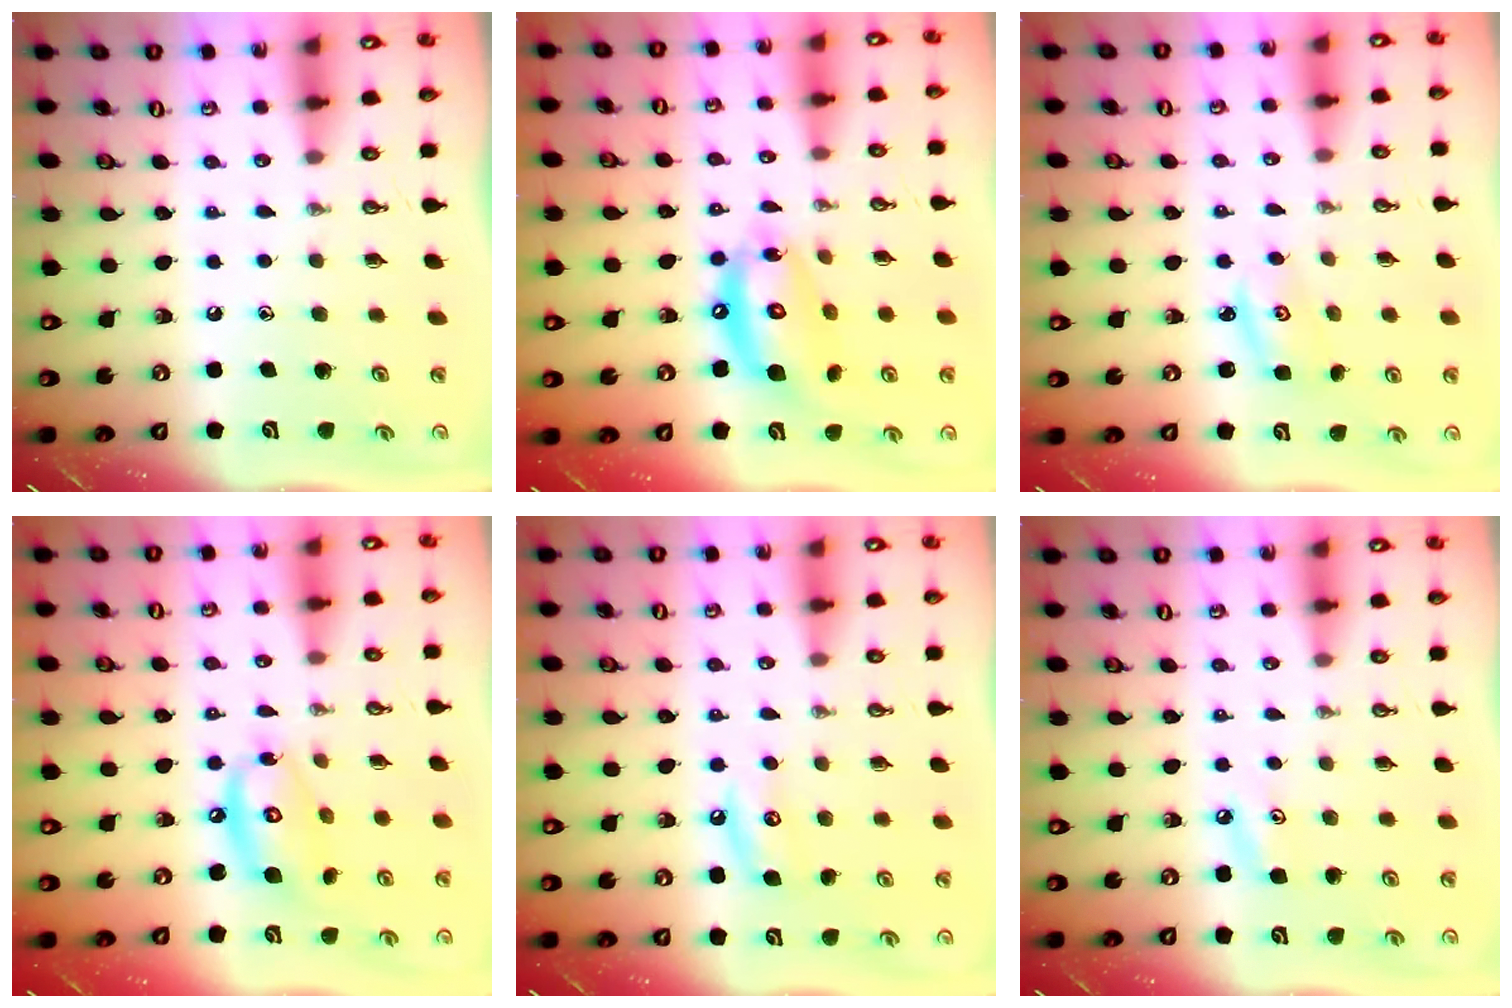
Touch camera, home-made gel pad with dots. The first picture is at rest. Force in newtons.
{"total": 13.5, "press": 13.4, "slide": 1.3}
{"total": 2.6, "press": 2.6, "slide": 0.2}
{"total": 12.6, "press": 12.6, "slide": 1.1}
{"total": 5.4, "press": 5.4, "slide": 0.3}
{"total": 5.5, "press": 5.5, "slide": 0.5}